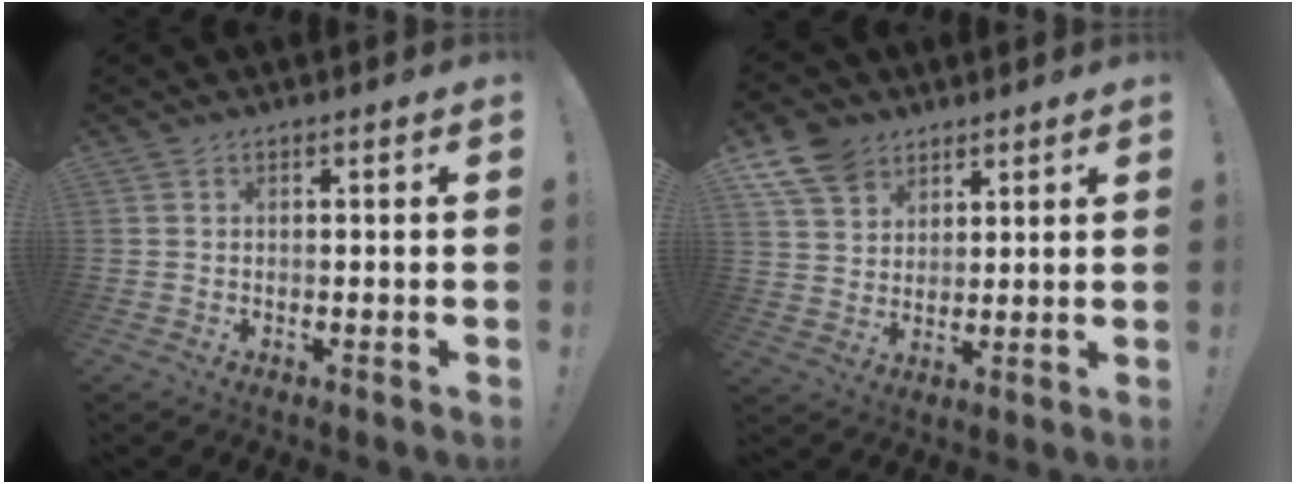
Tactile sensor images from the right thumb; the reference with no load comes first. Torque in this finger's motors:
{"motor_torque": [-0.48, 0.49, 0.12, -0.01, 0.03]}